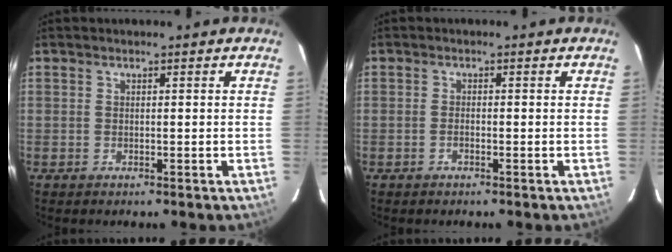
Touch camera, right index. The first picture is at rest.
{"total": 1.0, "force": [-0.6, 0.4, 0.6], "torque": [-0.014, 0.002, -0.012]}